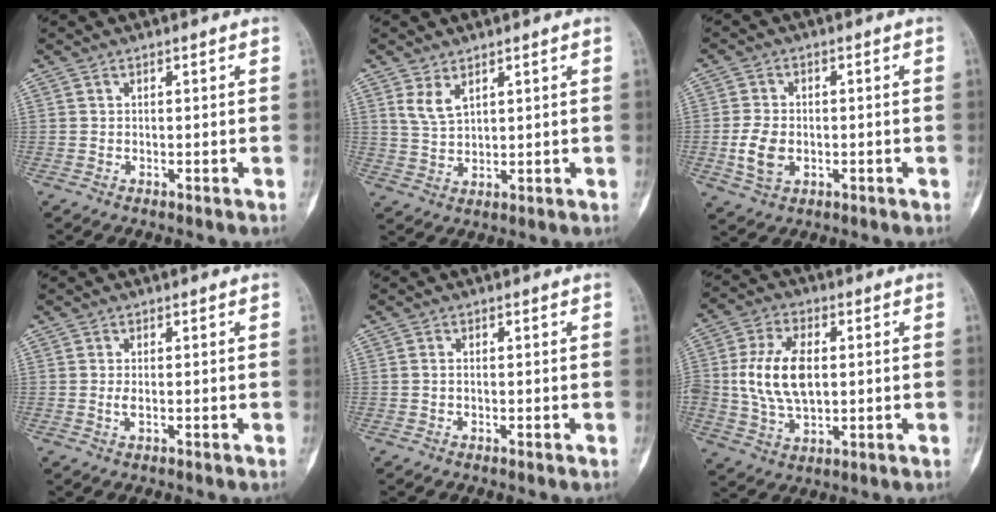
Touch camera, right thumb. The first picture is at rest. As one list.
[{"total": 4.1, "force": [2.3, 2.0, 2.7], "torque": [-0.050, -0.013, 0.054]}, {"total": 6.1, "force": [-1.1, 4.3, 4.2], "torque": [-0.079, -0.001, -0.018]}, {"total": 0.9, "force": [0.0, 0.3, 0.9], "torque": [-0.024, -0.004, 0.001]}, {"total": 0.5, "force": [-0.1, 0.3, 0.4], "torque": [-0.010, 0.000, -0.003]}, {"total": 12.5, "force": [0.9, 7.3, 10.2], "torque": [-0.198, 0.003, 0.021]}]